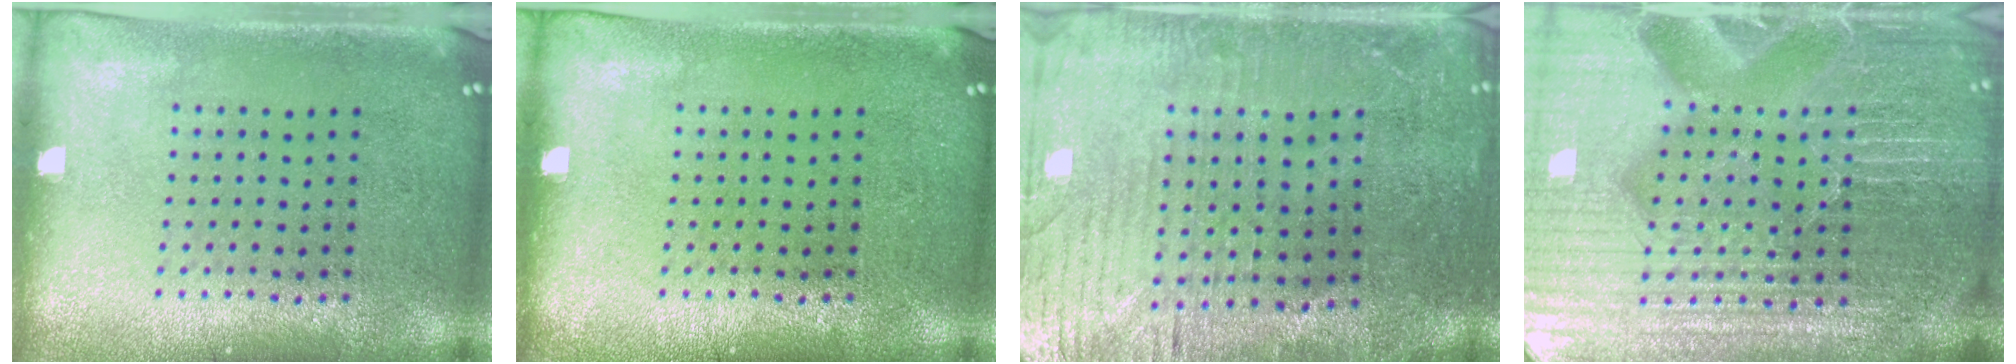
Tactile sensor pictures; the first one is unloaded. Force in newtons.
{"total": 0.0}
{"total": 1.6, "press": 1.5, "slide": 0.5}
{"total": 6.3, "press": 5.6, "slide": 2.8}